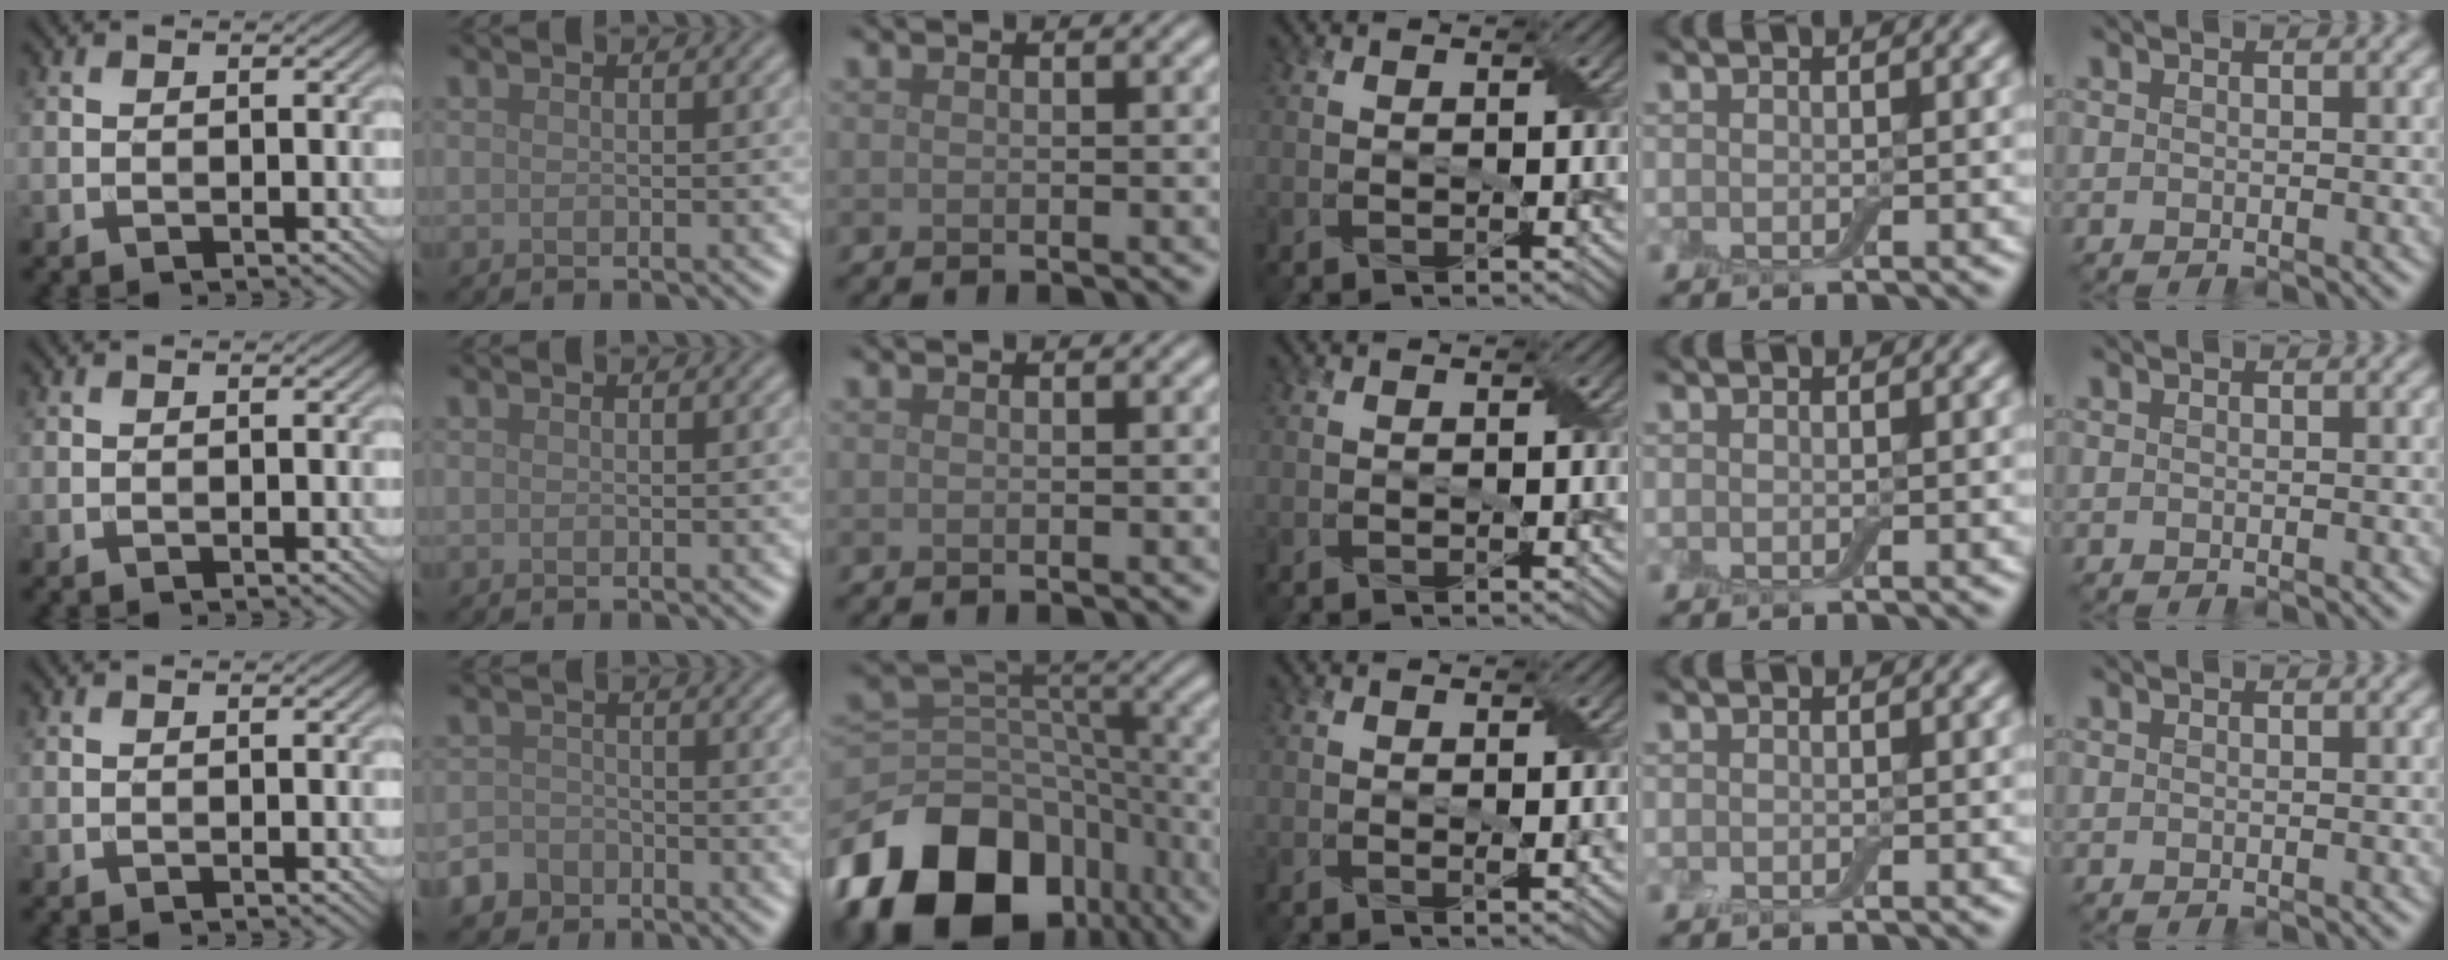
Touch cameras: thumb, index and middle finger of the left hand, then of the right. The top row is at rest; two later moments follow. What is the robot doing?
{"motion": "fold", "object": "aluminum foil"}